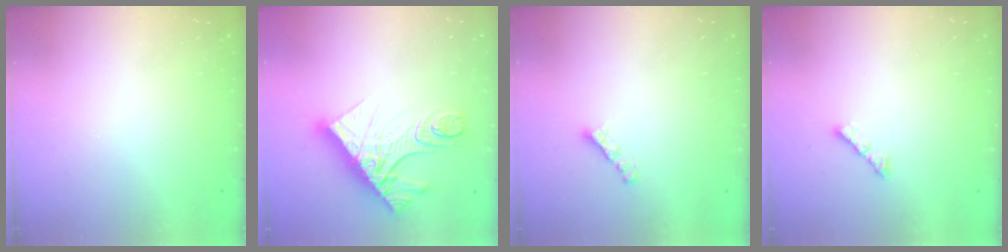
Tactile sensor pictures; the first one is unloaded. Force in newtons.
{"total": 17.1, "press": 17.1, "slide": 1.4}
{"total": 3.0, "press": 3.0, "slide": 0.1}
{"total": 3.0, "press": 2.9, "slide": 0.6}